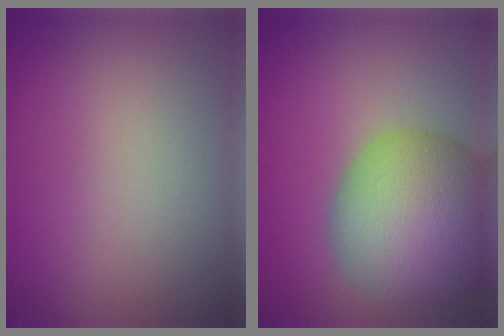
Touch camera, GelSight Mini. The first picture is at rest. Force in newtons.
{"total": 13.0, "press": 13.0, "slide": 0.7}